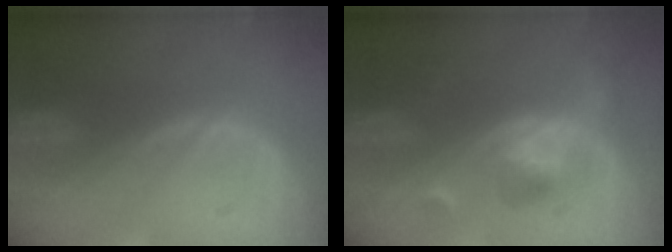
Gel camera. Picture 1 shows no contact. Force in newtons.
{"total": 5.1, "press": 4.9, "slide": 1.4}